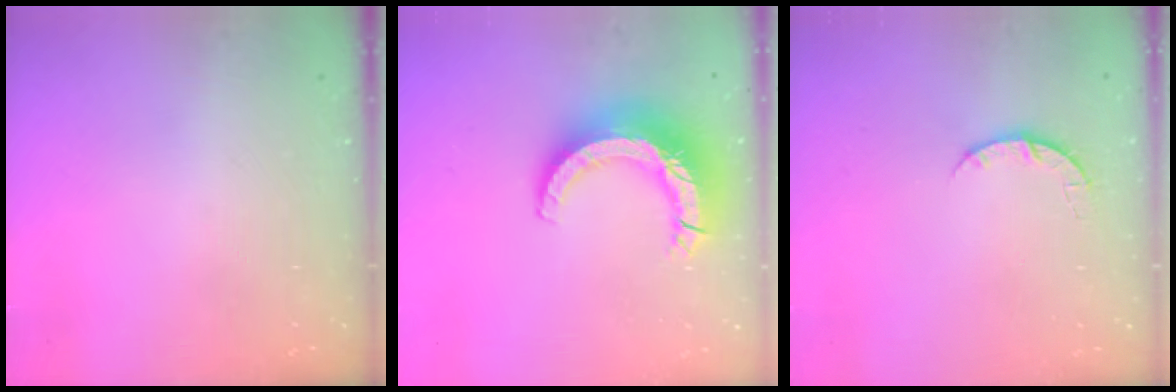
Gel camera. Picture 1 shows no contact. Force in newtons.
{"total": 14.0, "press": 13.9, "slide": 1.3}
{"total": 3.5, "press": 3.5, "slide": 0.5}